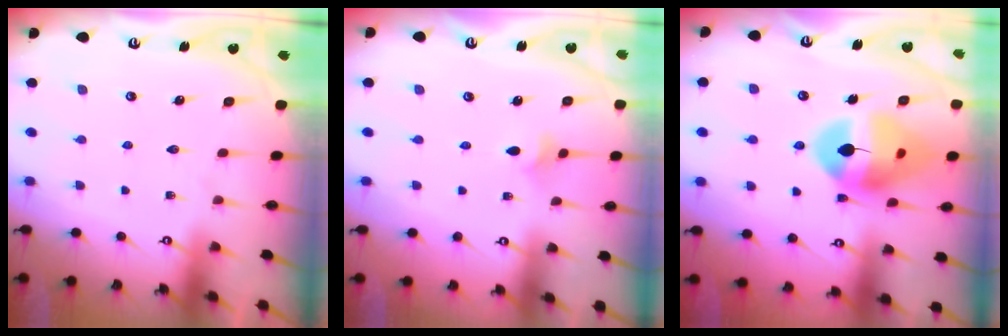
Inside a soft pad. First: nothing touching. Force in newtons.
{"total": 3.0, "press": 2.9, "slide": 0.8}
{"total": 15.5, "press": 15.5, "slide": 1.6}